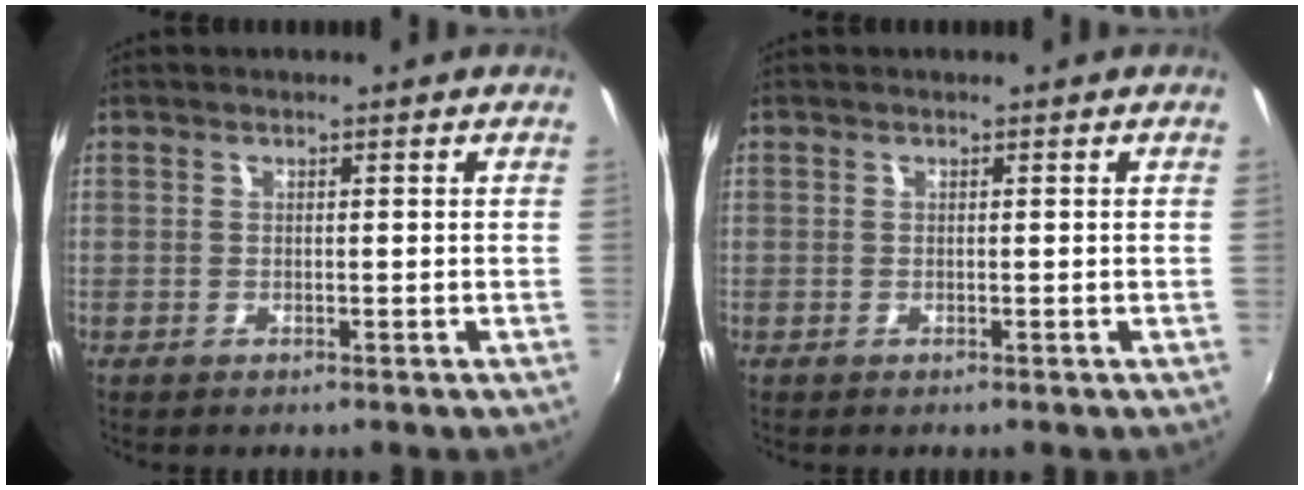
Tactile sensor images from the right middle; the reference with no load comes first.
{"total": 0.0}